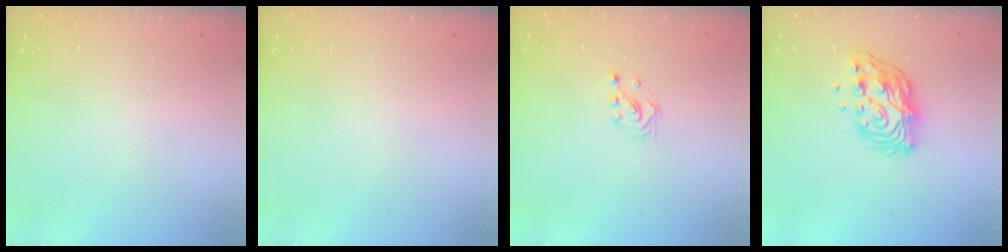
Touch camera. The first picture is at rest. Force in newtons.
{"total": 0.0}
{"total": 3.3, "press": 3.3, "slide": 0.2}
{"total": 13.8, "press": 13.7, "slide": 1.6}